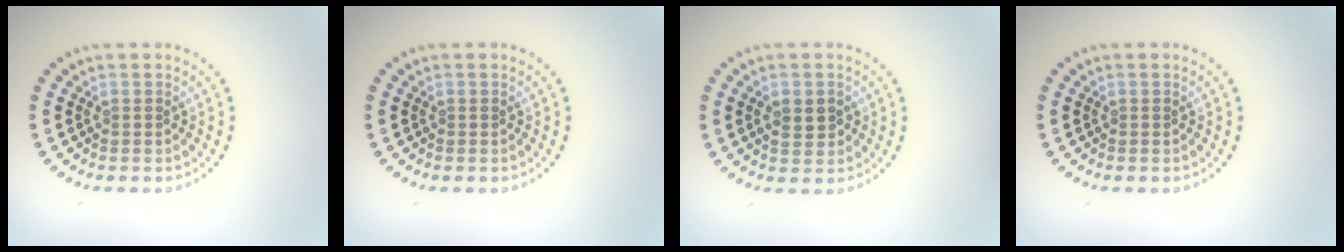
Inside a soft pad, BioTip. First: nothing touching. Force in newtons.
{"total": 0.0}
{"total": 1.8, "press": 1.8, "slide": 0.1}
{"total": 0.0}